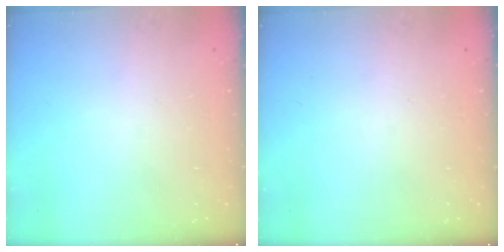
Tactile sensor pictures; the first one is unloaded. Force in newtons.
{"total": 0.0}